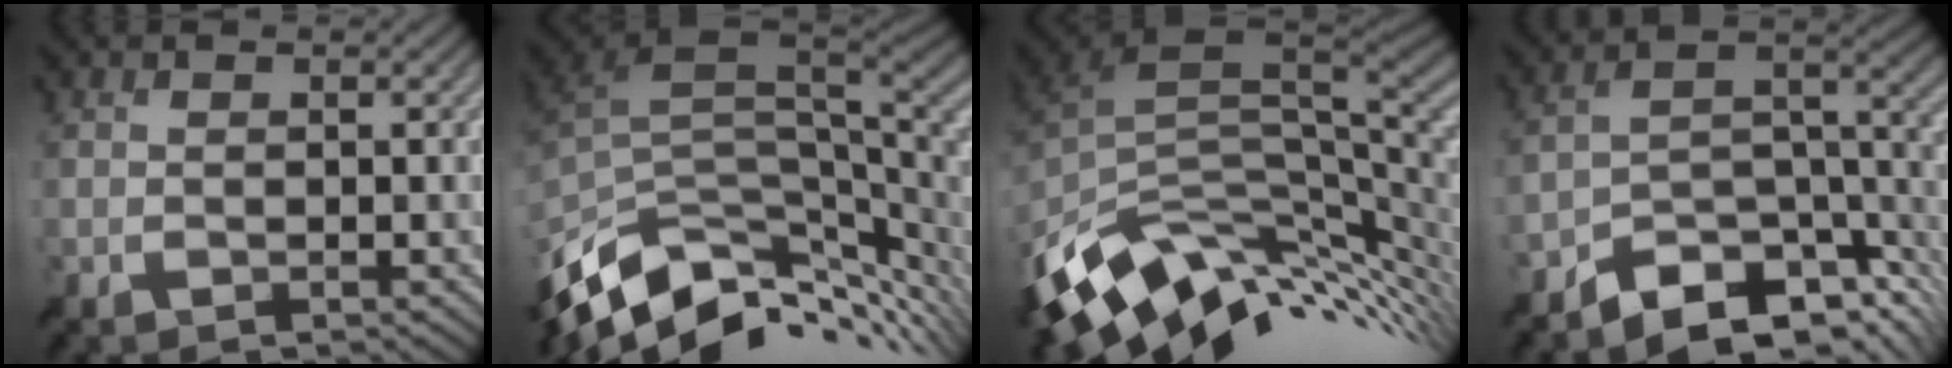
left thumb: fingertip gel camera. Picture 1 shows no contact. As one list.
[{"total": 12.7, "force": [-4.5, 7.2, 9.4], "torque": [-0.203, -0.030, -0.063]}, {"total": 13.5, "force": [-3.8, 7.9, 10.3], "torque": [-0.221, -0.021, -0.060]}, {"total": 9.7, "force": [-7.4, 3.6, 5.2], "torque": [-0.075, -0.003, -0.140]}]